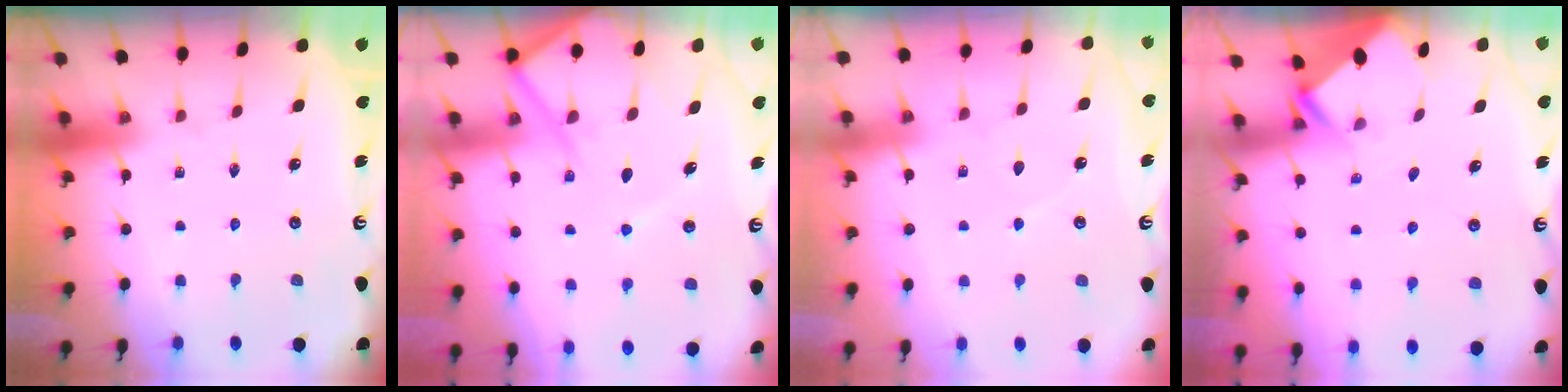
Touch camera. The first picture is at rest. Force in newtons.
{"total": 11.0, "press": 11.0, "slide": 1.0}
{"total": 5.0, "press": 5.0, "slide": 0.6}
{"total": 2.1, "press": 2.1, "slide": 0.1}